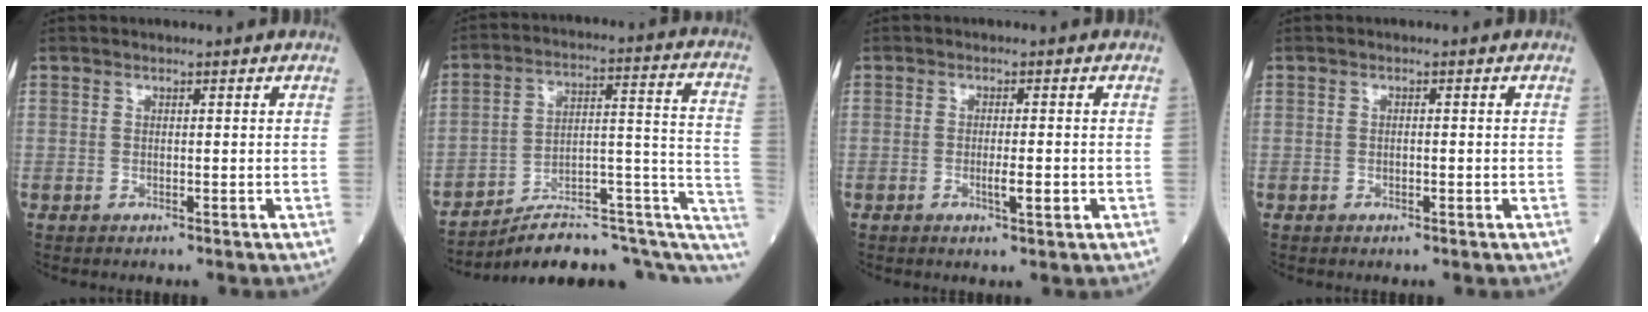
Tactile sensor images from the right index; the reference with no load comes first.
{"total": 21.6, "force": [-15.3, 6.1, 13.9], "torque": [-0.146, 0.059, -0.214]}
{"total": 1.3, "force": [-0.4, 0.4, 1.2], "torque": [-0.028, -0.001, -0.007]}
{"total": 1.0, "force": [-0.2, 0.7, 0.7], "torque": [-0.023, 0.003, -0.002]}